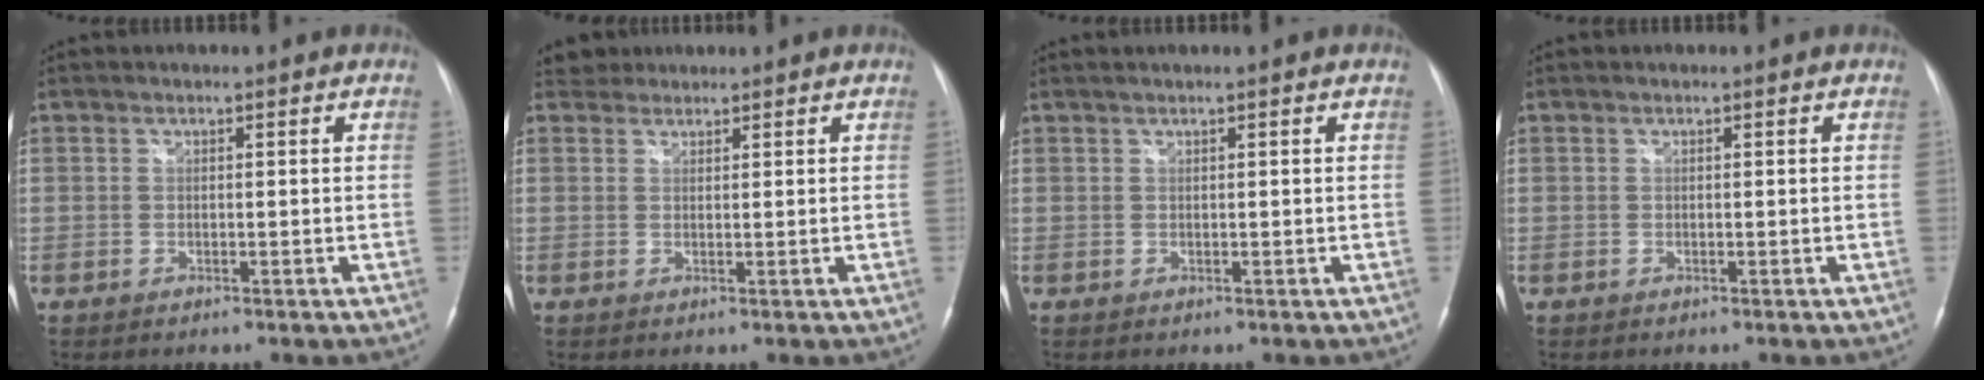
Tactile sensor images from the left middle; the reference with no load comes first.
{"total": 2.0, "force": [1.7, 0.8, -0.6], "torque": [0.008, 0.011, 0.027]}
{"total": 1.1, "force": [0.8, -0.2, 0.7], "torque": [-0.015, 0.014, 0.019]}
{"total": 0.0}